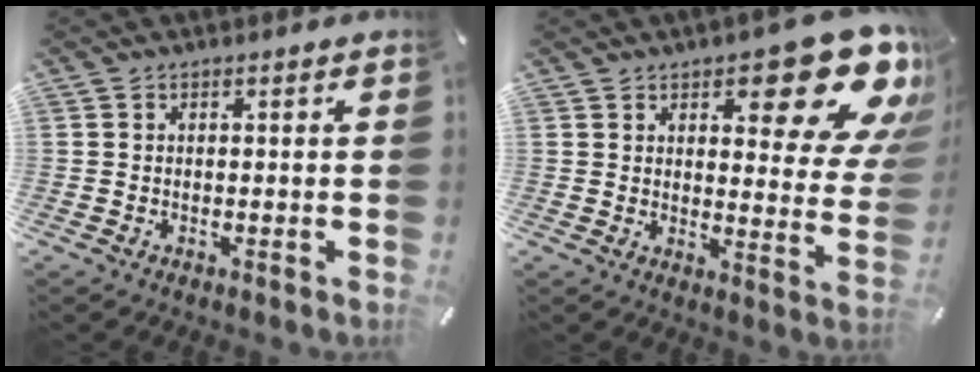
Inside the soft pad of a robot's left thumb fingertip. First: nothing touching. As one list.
[{"total": 18.5, "force": [10.8, 7.2, 13.2], "torque": [-0.157, -0.082, 0.175]}]